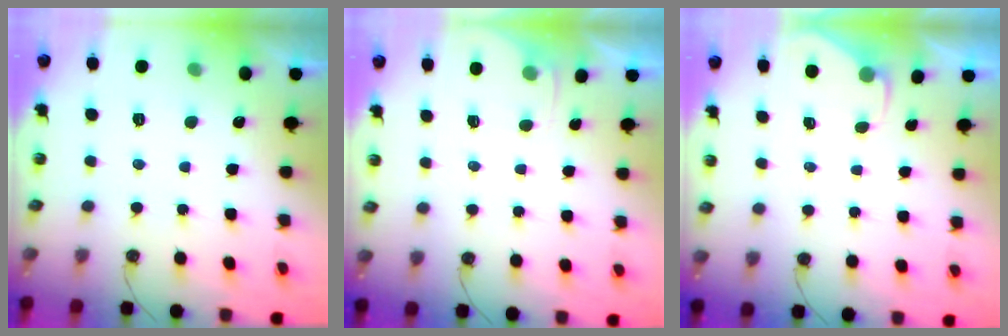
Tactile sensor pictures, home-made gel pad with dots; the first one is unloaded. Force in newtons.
{"total": 2.7, "press": 2.7, "slide": 0.4}
{"total": 2.7, "press": 2.6, "slide": 0.5}